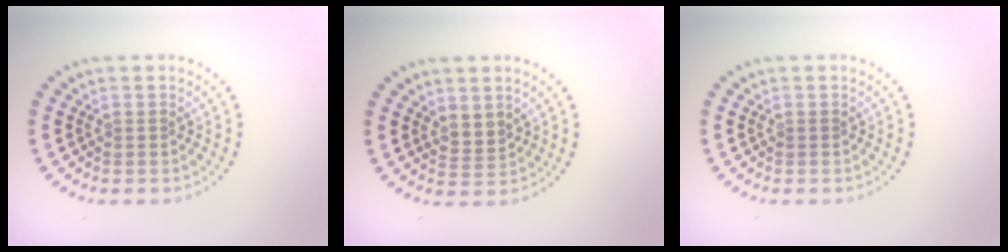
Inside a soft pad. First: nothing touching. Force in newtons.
{"total": 1.7, "press": 1.3, "slide": 1.0}
{"total": 0.0}